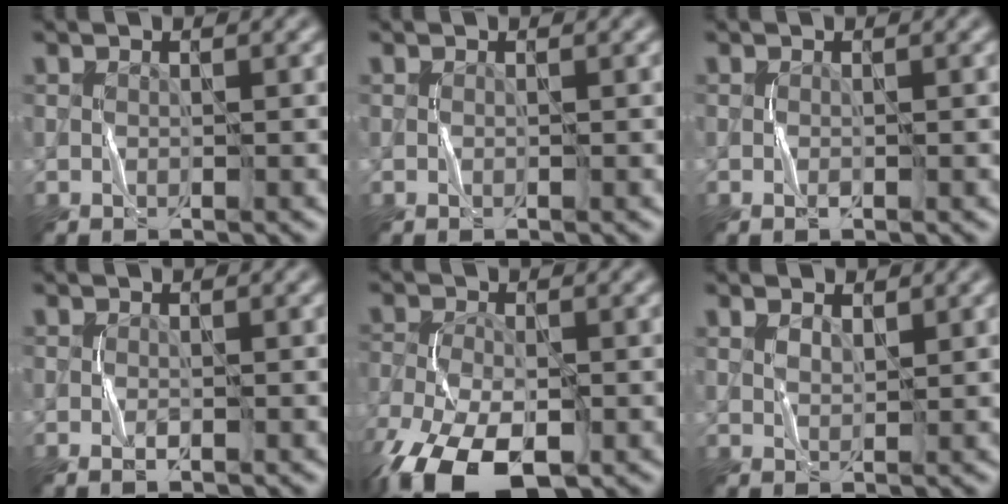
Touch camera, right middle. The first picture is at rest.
{"total": 0.0}
{"total": 0.6, "force": [-0.2, 0.2, 0.5], "torque": [-0.014, 0.001, -0.005]}
{"total": 0.9, "force": [-0.3, 0.3, 0.8], "torque": [-0.017, 0.002, -0.007]}
{"total": 10.3, "force": [-5.7, 5.0, 7.0], "torque": [-0.161, -0.037, -0.103]}
{"total": 1.2, "force": [1.0, 0.5, 0.4], "torque": [-0.008, 0.001, 0.022]}